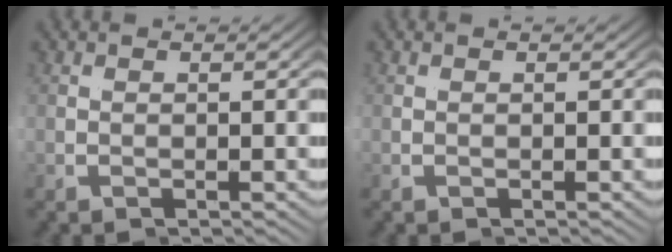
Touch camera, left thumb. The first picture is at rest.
{"total": 0.0}